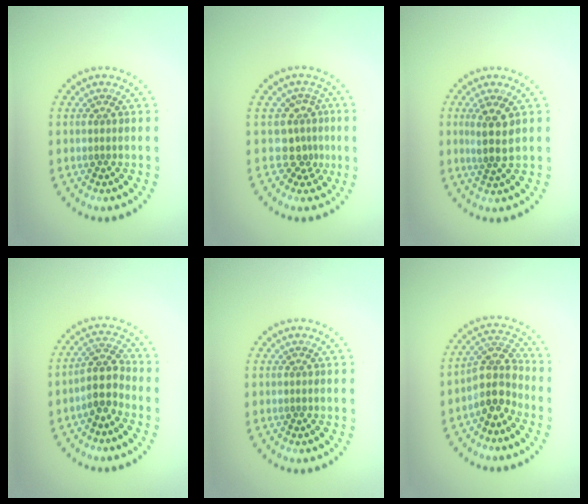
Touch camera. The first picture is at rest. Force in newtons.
{"total": 2.6, "press": 1.8, "slide": 1.9}
{"total": 2.6, "press": 2.2, "slide": 1.4}
{"total": 2.9, "press": 2.3, "slide": 1.6}
{"total": 0.0}
{"total": 3.8, "press": 3.0, "slide": 2.3}